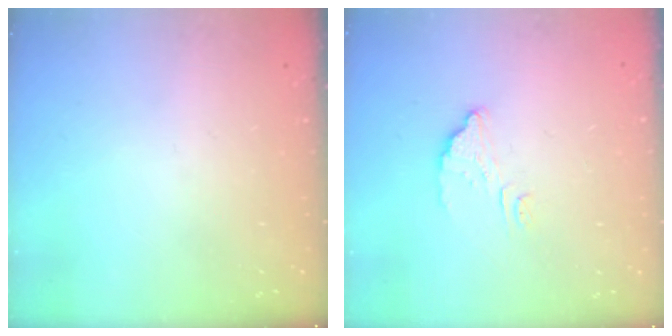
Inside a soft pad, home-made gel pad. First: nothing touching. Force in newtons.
{"total": 3.7, "press": 3.7, "slide": 0.4}